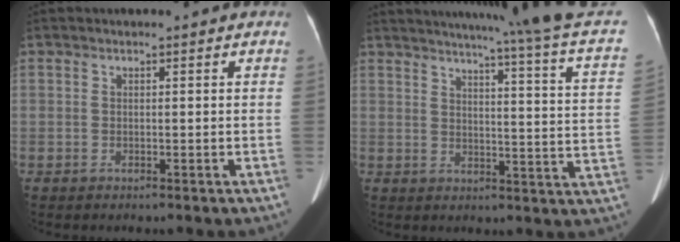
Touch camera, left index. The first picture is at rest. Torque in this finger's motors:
{"motor_torque": [0.52, -1.61, 0.02, 0.05]}